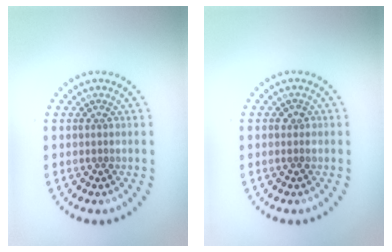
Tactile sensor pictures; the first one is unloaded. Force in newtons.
{"total": 0.8, "press": 0.8, "slide": 0.1}